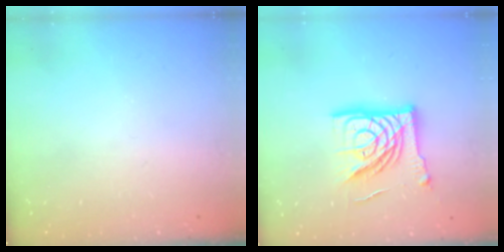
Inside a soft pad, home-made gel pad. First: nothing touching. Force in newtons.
{"total": 17.0, "press": 16.9, "slide": 0.9}